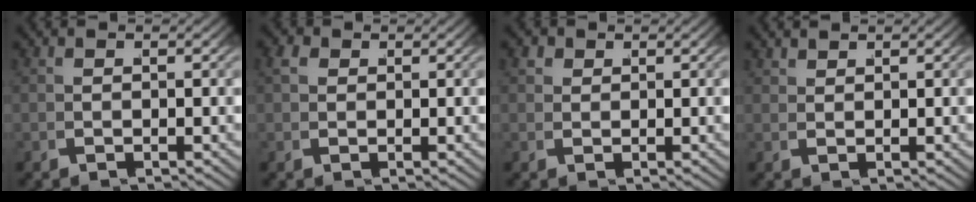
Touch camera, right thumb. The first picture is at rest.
{"total": 1.6, "force": [0.6, 1.4, 0.6], "torque": [-0.018, -0.002, 0.014]}
{"total": 1.9, "force": [1.0, 1.5, 0.6], "torque": [-0.017, -0.003, 0.021]}
{"total": 1.2, "force": [1.2, 0.0, -0.2], "torque": [0.007, 0.000, 0.029]}